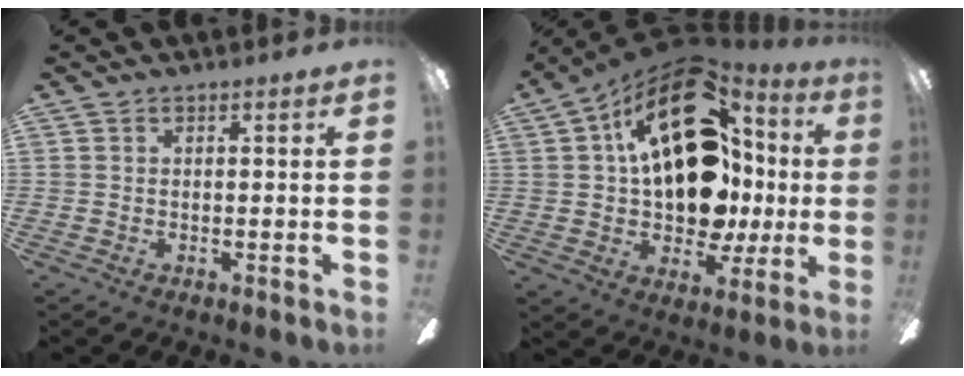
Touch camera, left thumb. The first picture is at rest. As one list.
[{"total": 25.1, "force": [6.7, 15.4, 18.6], "torque": [-0.322, -0.029, 0.117]}]